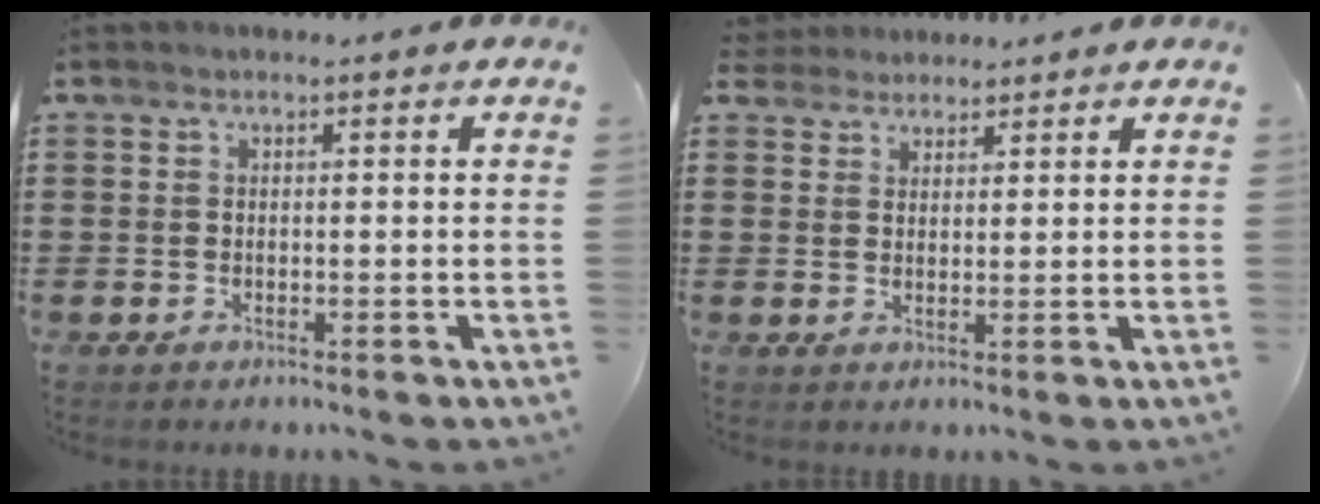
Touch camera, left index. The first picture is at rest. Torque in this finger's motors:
{"motor_torque": [0.46, -1.68, 0.12, 0.02]}